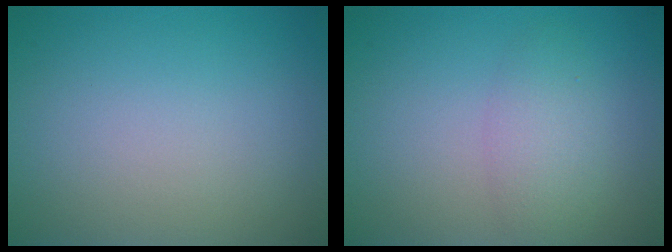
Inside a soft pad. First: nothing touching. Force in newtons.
{"total": 2.7, "press": 2.7, "slide": 0.1}